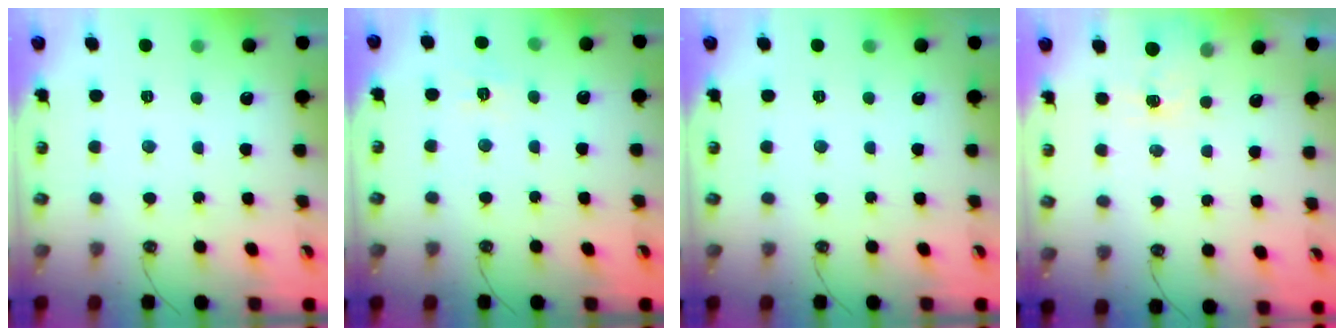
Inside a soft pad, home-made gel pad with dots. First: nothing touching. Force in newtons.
{"total": 5.7, "press": 5.7, "slide": 0.7}
{"total": 0.0}
{"total": 1.9, "press": 1.9, "slide": 0.3}